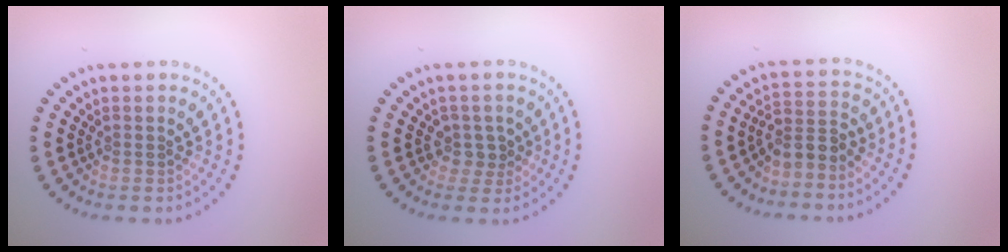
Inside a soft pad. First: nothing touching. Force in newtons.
{"total": 1.9, "press": 1.5, "slide": 1.1}
{"total": 2.5, "press": 1.8, "slide": 1.7}